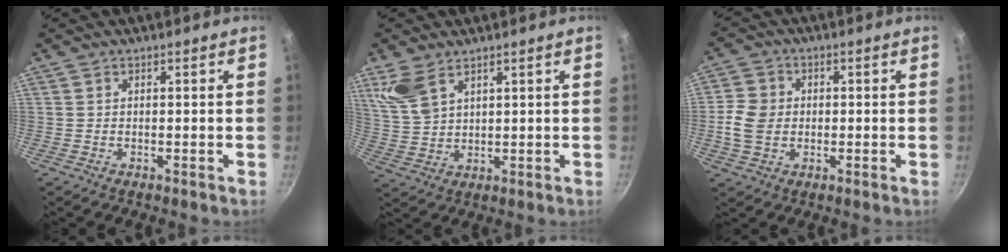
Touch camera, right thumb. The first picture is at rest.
{"total": 6.9, "force": [4.3, 3.5, 4.1], "torque": [-0.078, -0.017, 0.100]}
{"total": 7.2, "force": [-0.5, 6.0, 4.1], "torque": [-0.065, 0.007, -0.015]}